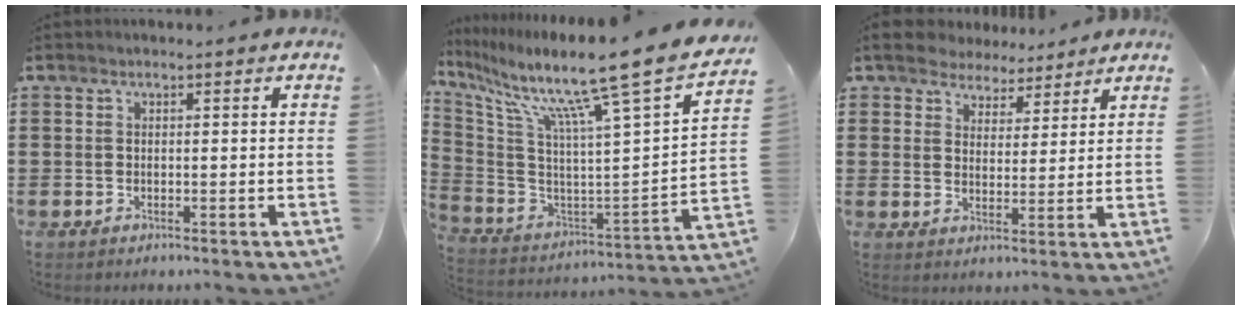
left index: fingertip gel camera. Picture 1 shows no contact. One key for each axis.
{"total": 12.3, "fx": 9.2, "fy": -0.5, "fz": 8.2, "tx": -0.162, "ty": -0.083, "tz": 0.128}
{"total": 5.2, "fx": 4.9, "fy": 1.8, "fz": -0.2, "tx": -0.023, "ty": -0.014, "tz": 0.091}